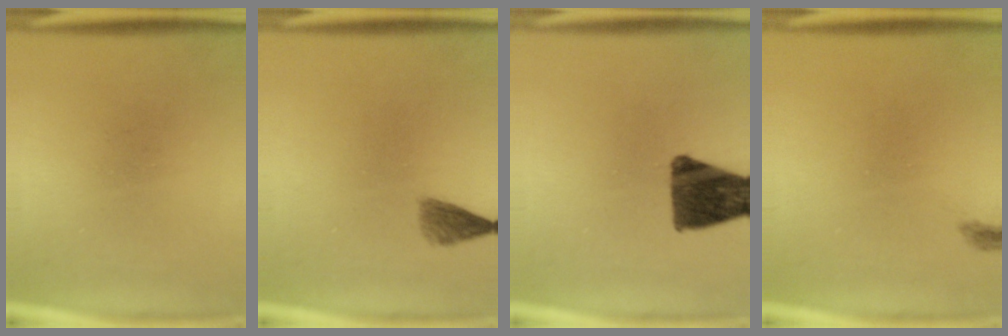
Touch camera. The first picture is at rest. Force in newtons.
{"total": 2.2}
{"total": 11.9}
{"total": 0.7}